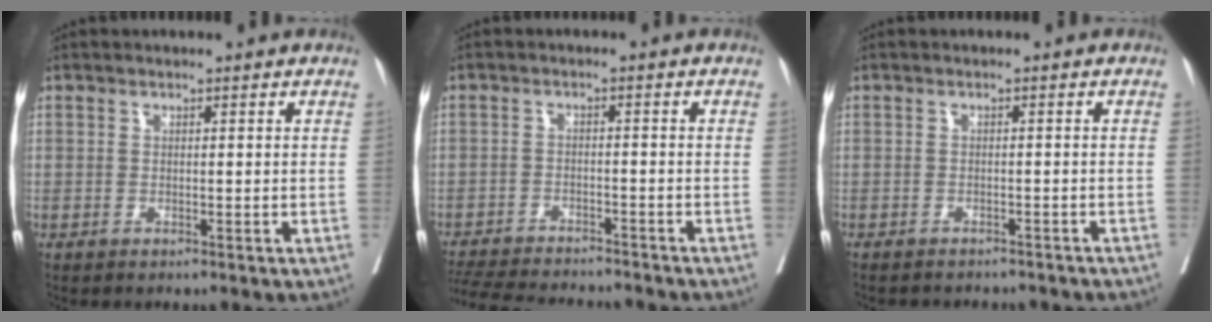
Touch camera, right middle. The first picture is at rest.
{"total": 15.0, "force": [-13.8, 2.2, 5.4], "torque": [-0.116, -0.018, -0.199]}
{"total": 9.4, "force": [-8.5, 2.4, 3.1], "torque": [-0.041, -0.002, -0.093]}